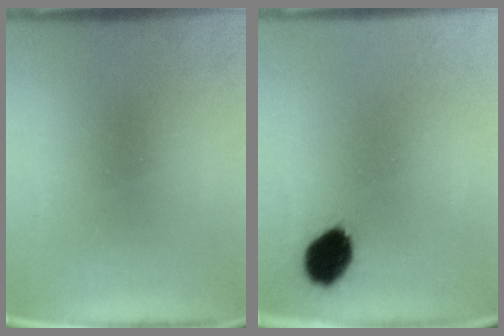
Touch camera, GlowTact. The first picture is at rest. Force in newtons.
{"total": 8.9}